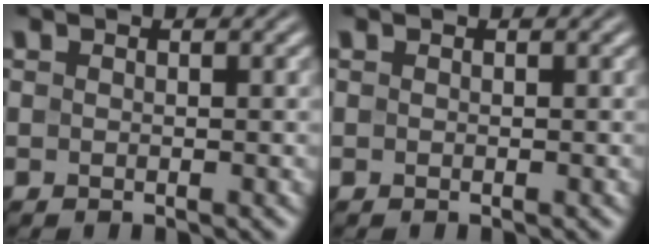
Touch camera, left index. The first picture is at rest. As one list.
[{"total": 0.0}]